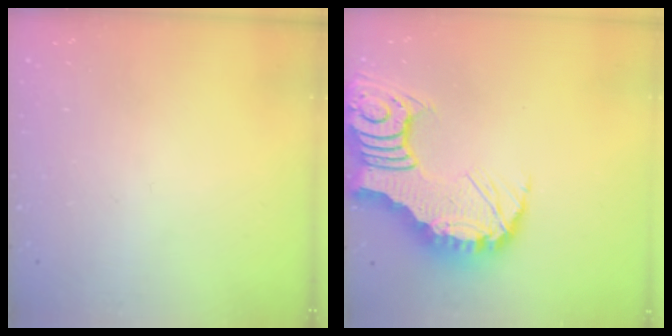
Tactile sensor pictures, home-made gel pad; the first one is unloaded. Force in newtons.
{"total": 13.3, "press": 13.2, "slide": 1.6}